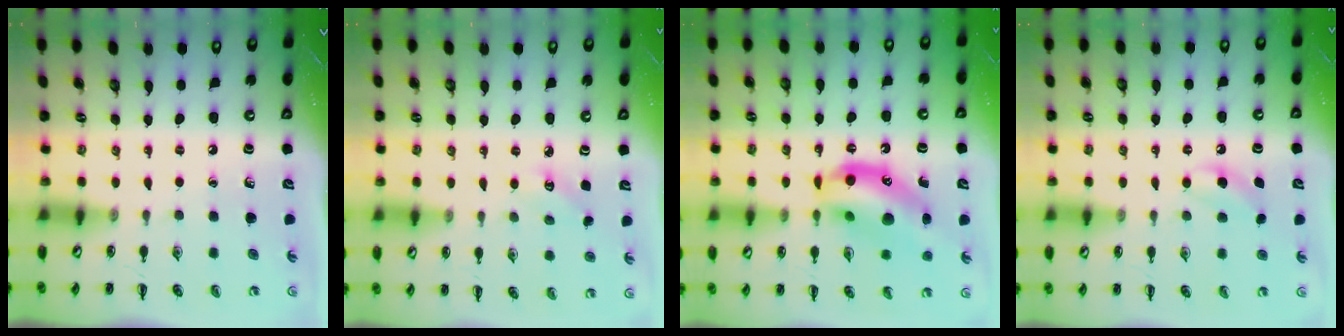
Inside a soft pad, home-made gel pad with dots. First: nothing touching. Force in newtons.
{"total": 2.3, "press": 2.2, "slide": 0.6}
{"total": 16.8, "press": 16.3, "slide": 4.1}
{"total": 6.6, "press": 6.4, "slide": 1.6}